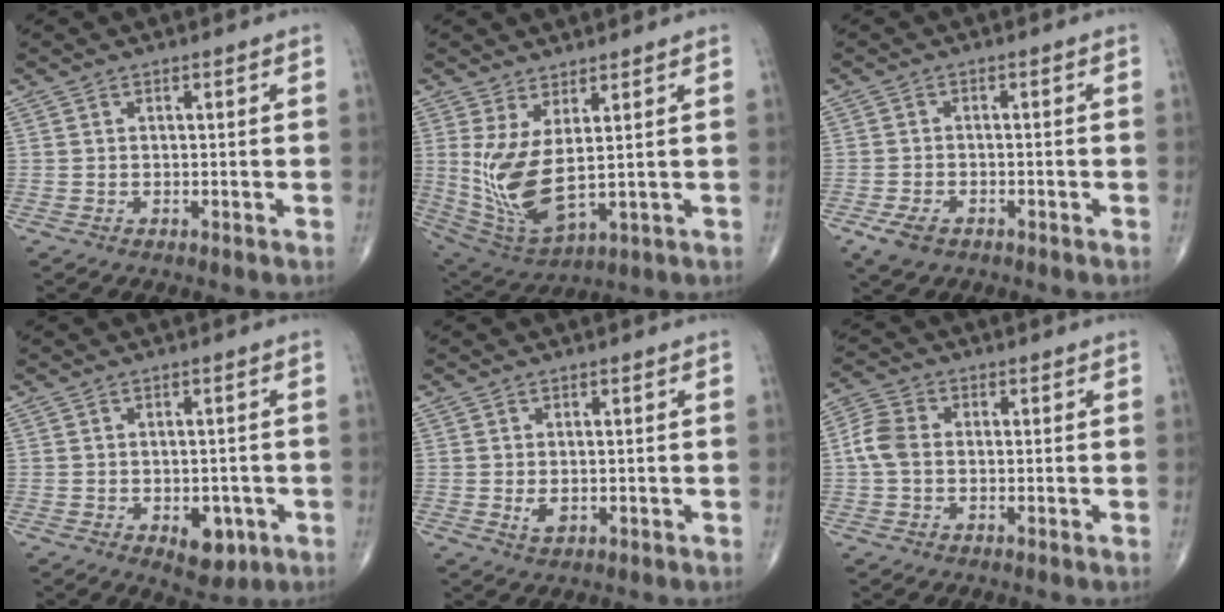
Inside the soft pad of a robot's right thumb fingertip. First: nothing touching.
{"total": 11.8, "force": [1.8, 4.5, 10.8], "torque": [-0.234, -0.030, 0.056]}
{"total": 4.0, "force": [-2.2, 2.4, 2.4], "torque": [-0.050, 0.002, -0.037]}
{"total": 5.9, "force": [-2.1, 3.5, 4.2], "torque": [-0.033, 0.005, -0.017]}
{"total": 2.1, "force": [-0.2, 1.3, 1.6], "torque": [-0.028, -0.005, 0.000]}
{"total": 5.3, "force": [-0.2, 3.8, 3.6], "torque": [-0.081, 0.015, -0.013]}